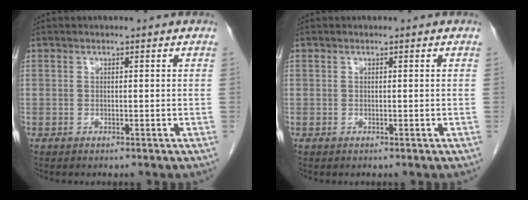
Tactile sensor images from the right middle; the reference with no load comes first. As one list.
[{"total": 0.0}]